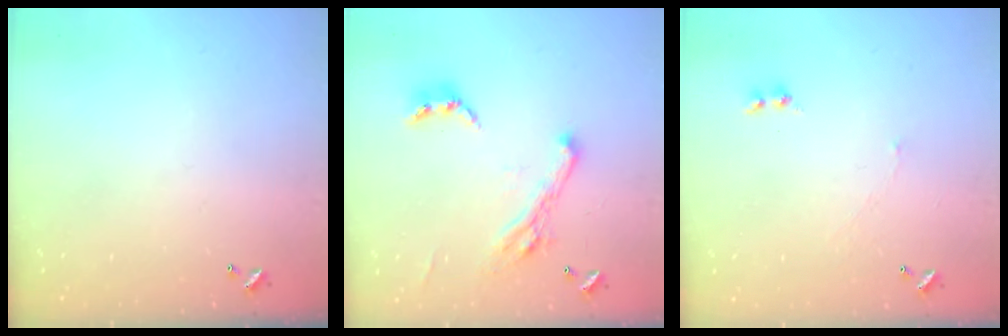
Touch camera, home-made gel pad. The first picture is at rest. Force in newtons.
{"total": 7.2, "press": 7.1, "slide": 1.1}
{"total": 2.6, "press": 2.6, "slide": 0.6}